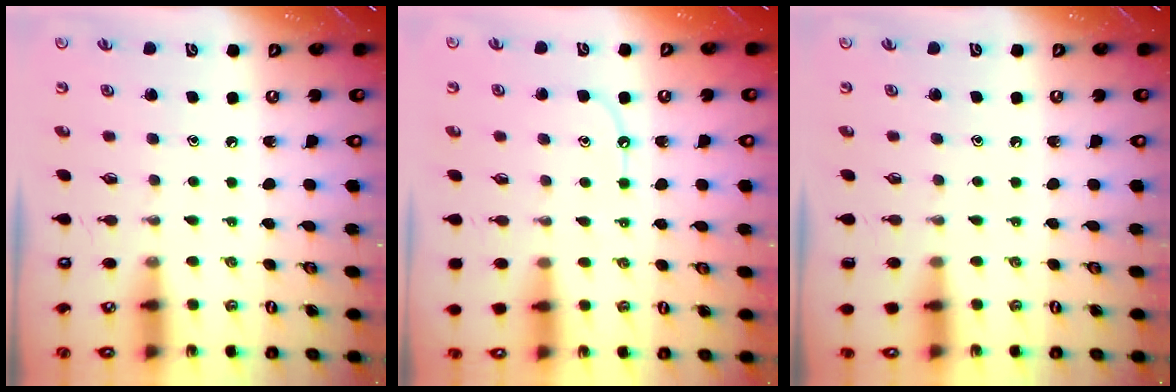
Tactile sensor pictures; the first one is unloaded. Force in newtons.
{"total": 6.9, "press": 6.9, "slide": 0.8}
{"total": 0.0}